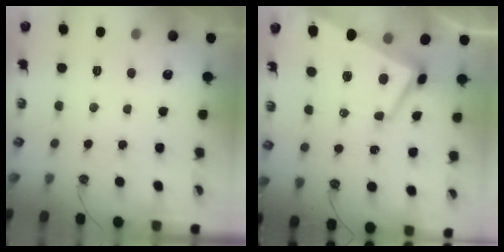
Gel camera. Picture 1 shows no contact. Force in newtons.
{"total": 2.7, "press": 2.2, "slide": 1.7}